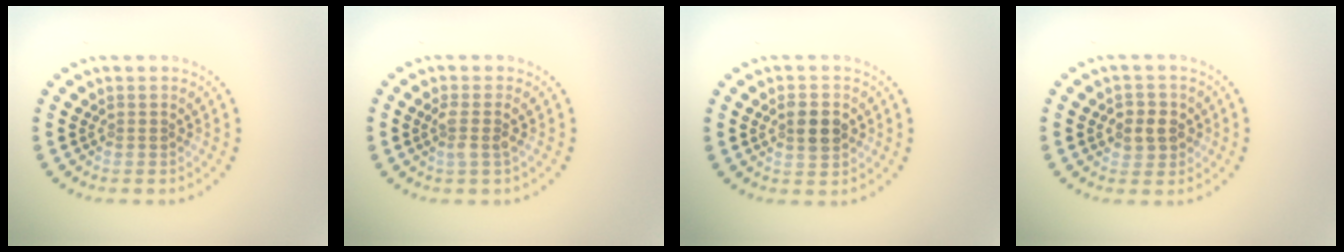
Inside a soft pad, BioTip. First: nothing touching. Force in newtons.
{"total": 1.6, "press": 1.3, "slide": 1.0}
{"total": 2.9, "press": 2.9, "slide": 0.2}
{"total": 2.5, "press": 2.4, "slide": 0.7}